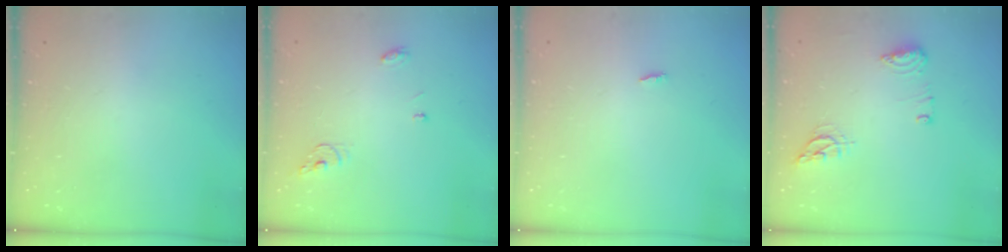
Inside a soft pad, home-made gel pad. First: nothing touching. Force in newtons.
{"total": 4.0, "press": 4.0, "slide": 0.4}
{"total": 1.8, "press": 1.8, "slide": 0.2}
{"total": 11.7, "press": 10.0, "slide": 6.1}